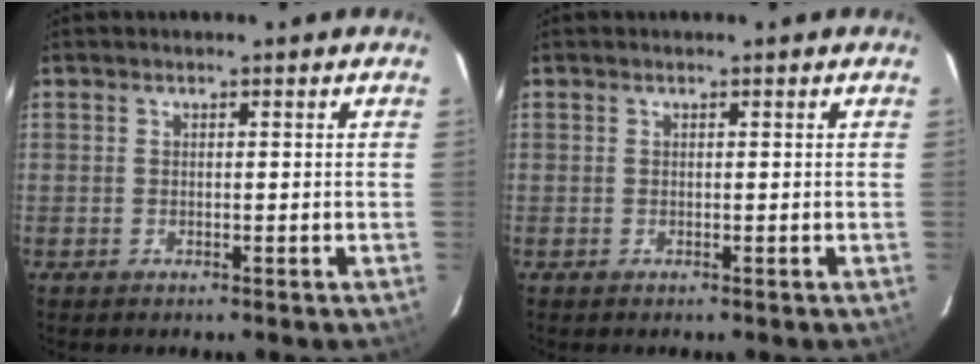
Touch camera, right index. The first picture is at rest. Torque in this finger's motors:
{"motor_torque": [0.25, 0.24, 0.00, 0.00]}